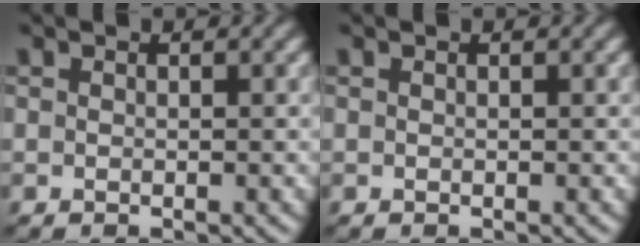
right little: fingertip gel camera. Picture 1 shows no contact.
{"total": 0.0}